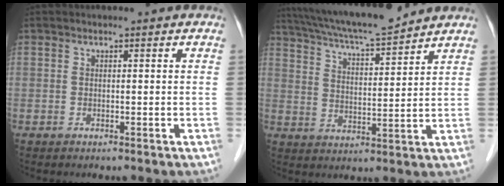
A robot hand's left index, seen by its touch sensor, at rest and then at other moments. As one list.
[{"total": 14.3, "force": [12.9, 0.5, 6.0], "torque": [-0.113, 0.012, 0.214]}]